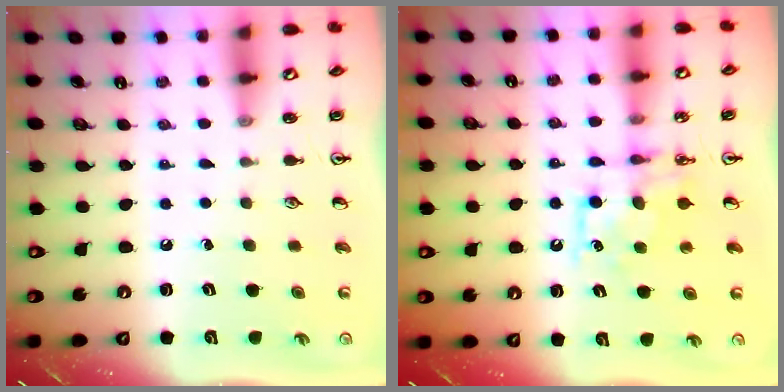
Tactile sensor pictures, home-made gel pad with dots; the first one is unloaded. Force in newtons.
{"total": 8.2, "press": 8.2, "slide": 0.1}